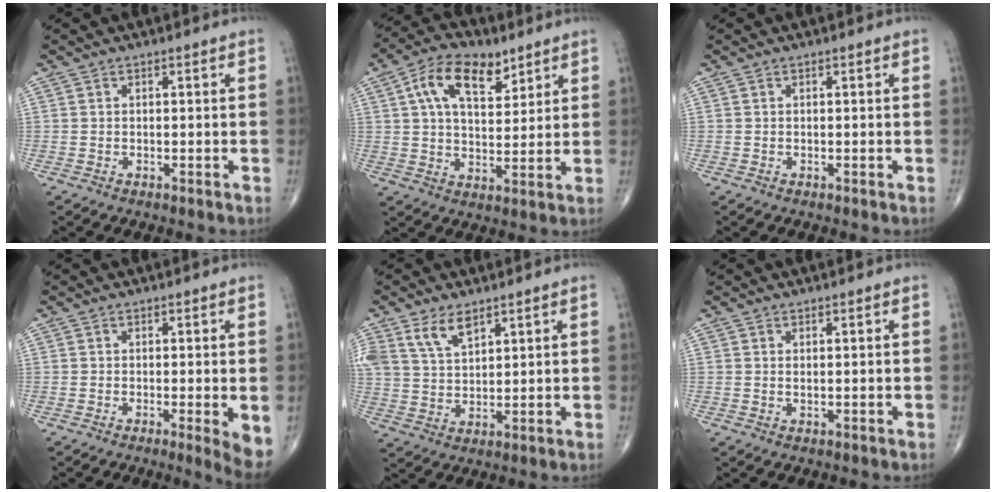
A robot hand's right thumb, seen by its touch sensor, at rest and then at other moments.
{"total": 12.5, "force": [6.0, 6.8, 8.6], "torque": [-0.126, -0.011, 0.104]}
{"total": 0.0}
{"total": 4.4, "force": [-0.8, 0.6, 4.3], "torque": [-0.066, -0.016, -0.014]}
{"total": 7.3, "force": [4.6, 3.8, 4.2], "torque": [-0.072, -0.017, 0.098]}
{"total": 0.7, "force": [0.3, 0.2, 0.6], "torque": [-0.014, -0.004, 0.007]}